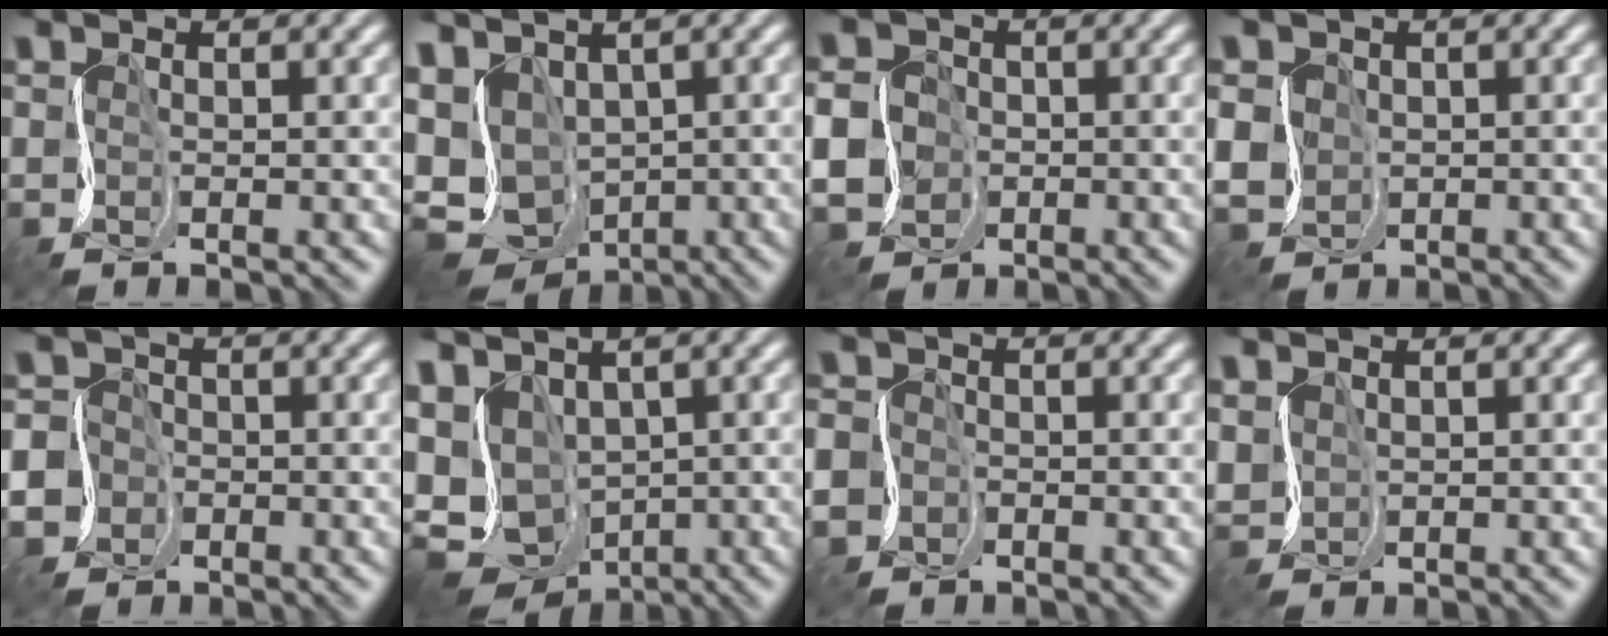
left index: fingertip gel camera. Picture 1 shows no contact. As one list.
[{"total": 10.8, "force": [0.2, 7.5, 7.8], "torque": [-0.163, -0.003, 0.032]}, {"total": 7.1, "force": [-2.0, 6.2, 2.7], "torque": [-0.064, -0.009, -0.072]}, {"total": 3.8, "force": [-0.3, 3.4, 1.6], "torque": [-0.043, 0.003, -0.014]}, {"total": 10.7, "force": [-4.9, 9.2, 2.5], "torque": [-0.069, -0.020, -0.126]}, {"total": 11.9, "force": [0.1, 8.6, 8.2], "torque": [-0.177, -0.004, 0.022]}, {"total": 9.4, "force": [-4.4, 7.9, 2.5], "torque": [-0.066, -0.025, -0.116]}, {"total": 1.5, "force": [0.7, 1.1, 0.6], "torque": [-0.030, 0.003, 0.017]}]